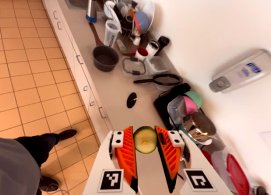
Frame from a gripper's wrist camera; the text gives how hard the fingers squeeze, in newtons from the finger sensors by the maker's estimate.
{"total": 7.8, "left": 7.5, "right": 8.1}